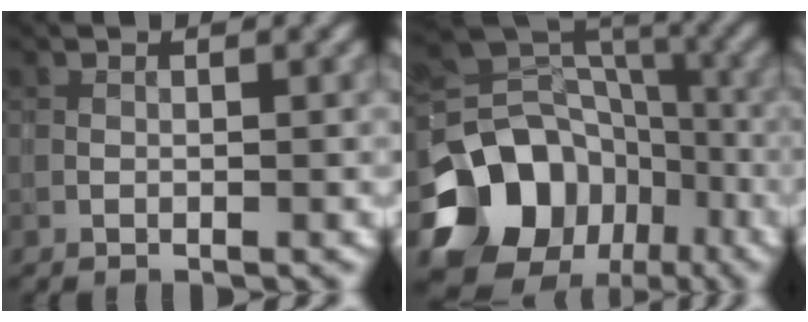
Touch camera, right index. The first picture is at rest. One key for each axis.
{"total": 13.9, "fx": -6.6, "fy": 10.8, "fz": 5.9, "tx": -0.128, "ty": 0.004, "tz": -0.113}